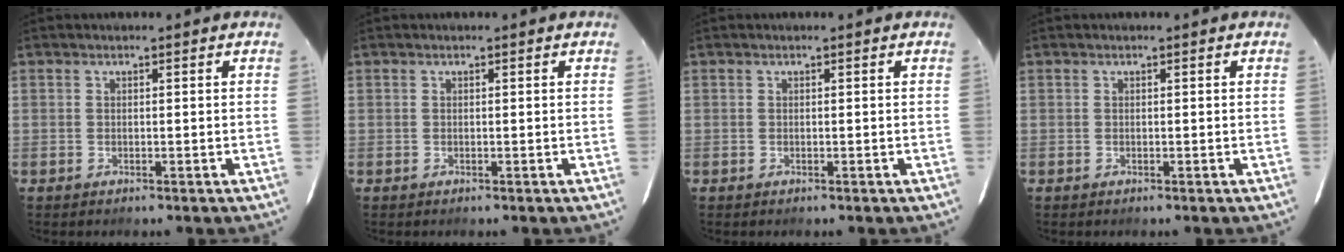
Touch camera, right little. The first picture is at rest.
{"total": 0.0}
{"total": 0.0}
{"total": 0.0}